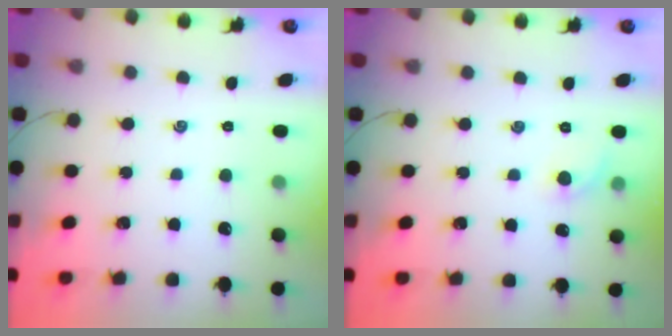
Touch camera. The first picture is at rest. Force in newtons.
{"total": 4.2, "press": 3.9, "slide": 1.4}